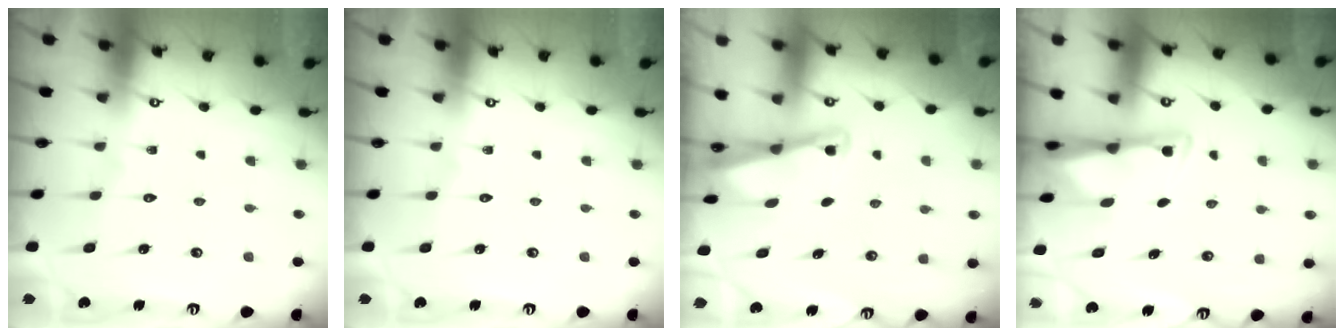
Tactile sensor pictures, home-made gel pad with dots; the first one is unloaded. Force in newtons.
{"total": 0.0}
{"total": 2.0, "press": 2.0, "slide": 0.3}
{"total": 2.9, "press": 2.9, "slide": 0.6}